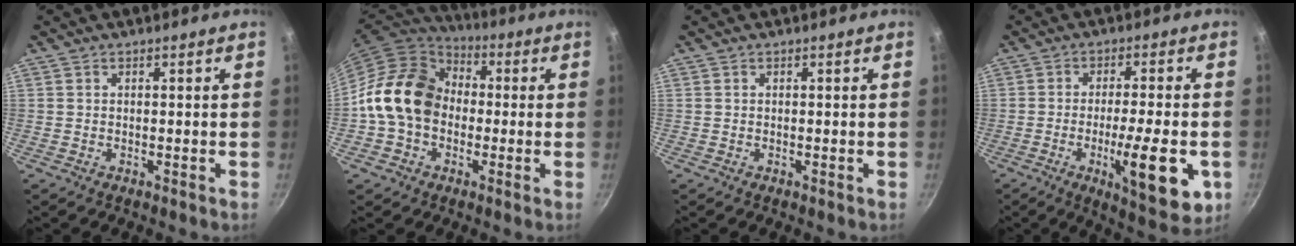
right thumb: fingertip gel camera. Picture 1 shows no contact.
{"total": 15.4, "force": [-0.6, 12.2, 9.3], "torque": [-0.126, 0.036, -0.026]}
{"total": 0.0}
{"total": 14.4, "force": [-4.1, 3.7, 13.3], "torque": [-0.183, 0.004, -0.055]}